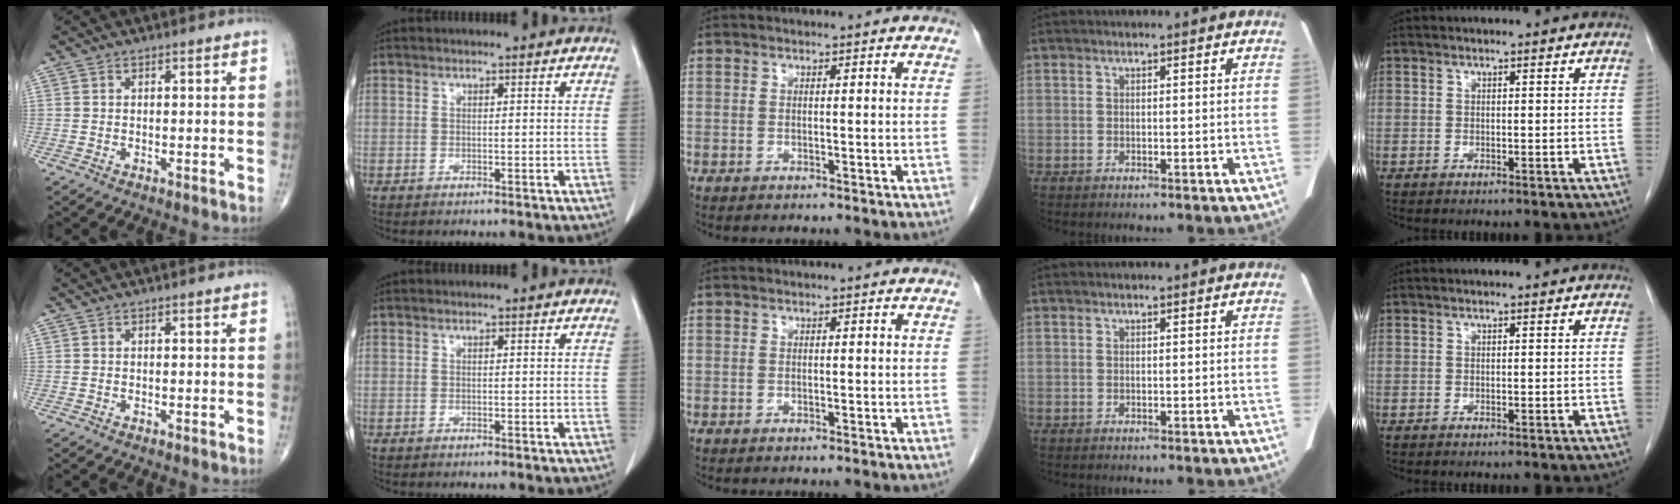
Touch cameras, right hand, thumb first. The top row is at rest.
{}